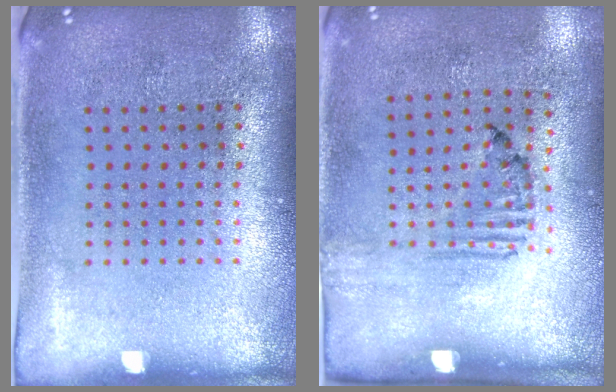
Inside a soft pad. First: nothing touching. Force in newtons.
{"total": 1.7, "press": 1.1, "slide": 1.3}